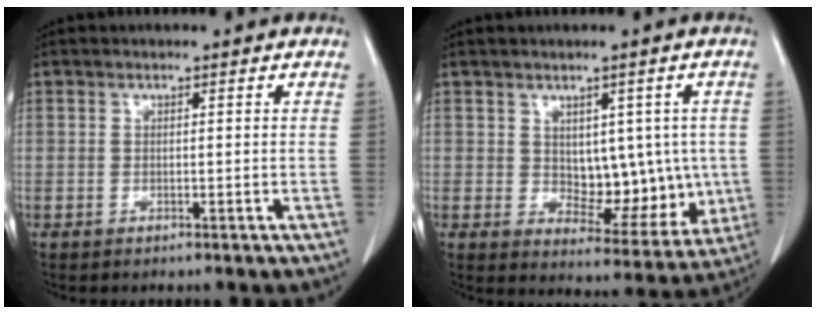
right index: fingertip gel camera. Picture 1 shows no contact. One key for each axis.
{"total": 9.9, "fx": 0.6, "fy": 6.0, "fz": 7.8, "tx": -0.084, "ty": 0.007, "tz": 0.029}